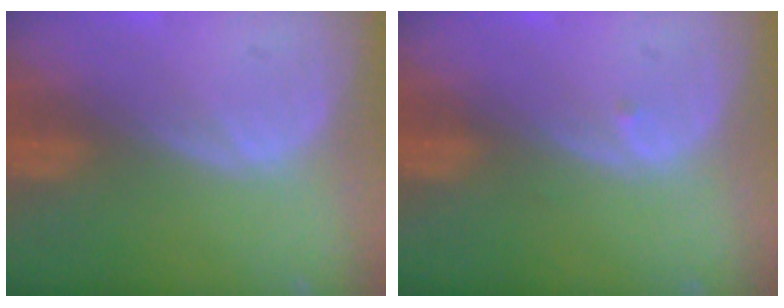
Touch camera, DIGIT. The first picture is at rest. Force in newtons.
{"total": 0.5, "press": 0.4, "slide": 0.3}